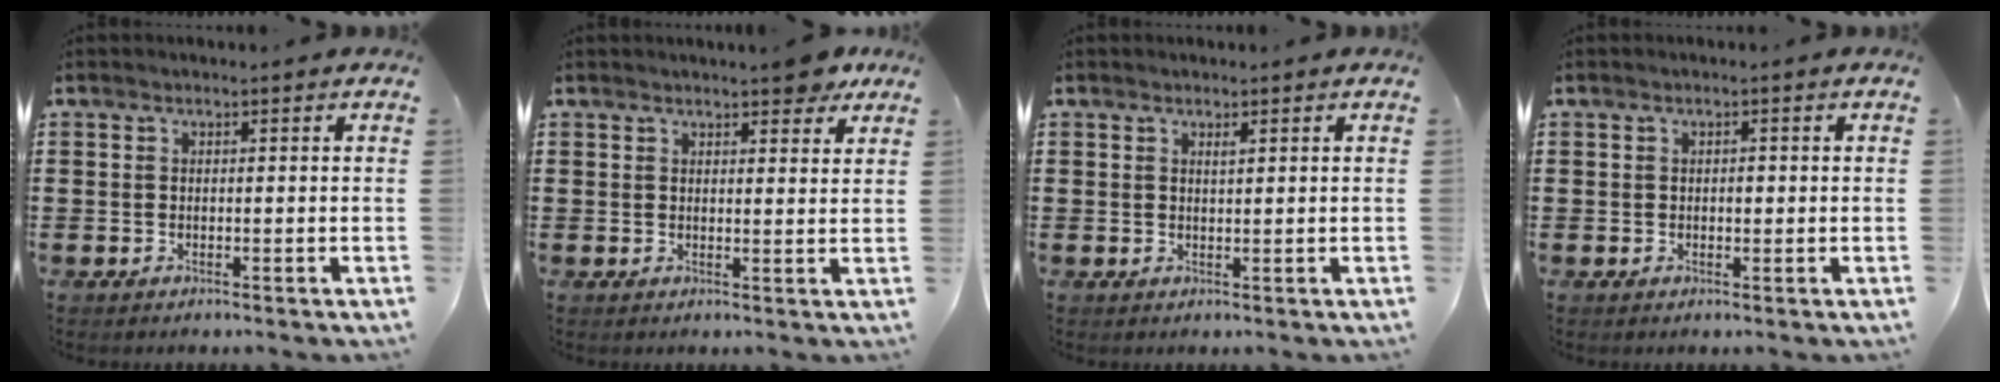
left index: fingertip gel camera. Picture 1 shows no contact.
{"total": 4.2, "force": [3.5, 1.1, 2.0], "torque": [-0.023, -0.009, 0.060]}
{"total": 1.0, "force": [0.6, 0.2, 0.8], "torque": [-0.016, 0.001, 0.011]}
{"total": 0.9, "force": [0.1, 0.5, 0.7], "torque": [-0.015, 0.003, 0.001]}